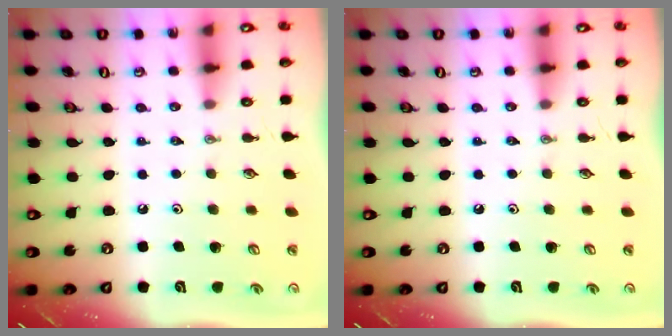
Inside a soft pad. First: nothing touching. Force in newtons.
{"total": 0.0}